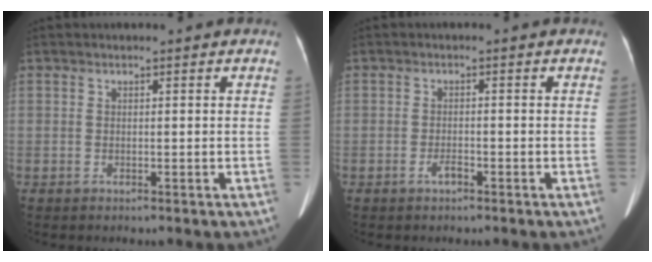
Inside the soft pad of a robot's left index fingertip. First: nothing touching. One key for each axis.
{"total": 1.6, "fx": -1.1, "fy": 0.5, "fz": 1.0, "tx": -0.020, "ty": 0.000, "tz": -0.018}